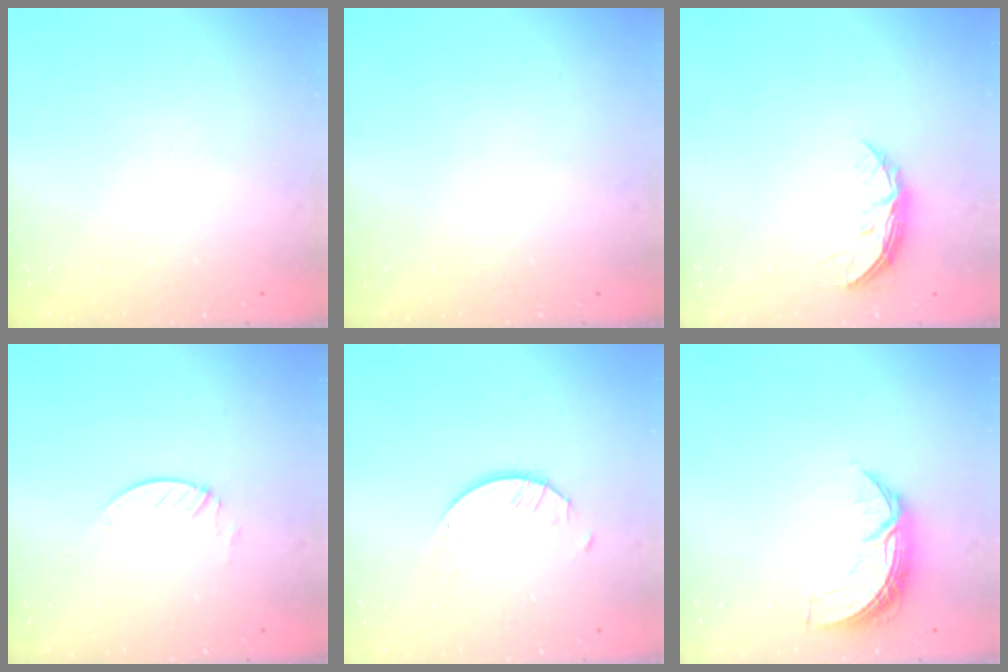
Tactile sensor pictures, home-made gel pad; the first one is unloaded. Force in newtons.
{"total": 0.0}
{"total": 5.5, "press": 5.5, "slide": 0.5}
{"total": 2.1, "press": 2.1, "slide": 0.2}
{"total": 2.7, "press": 2.7, "slide": 0.2}
{"total": 7.3, "press": 7.3, "slide": 0.5}